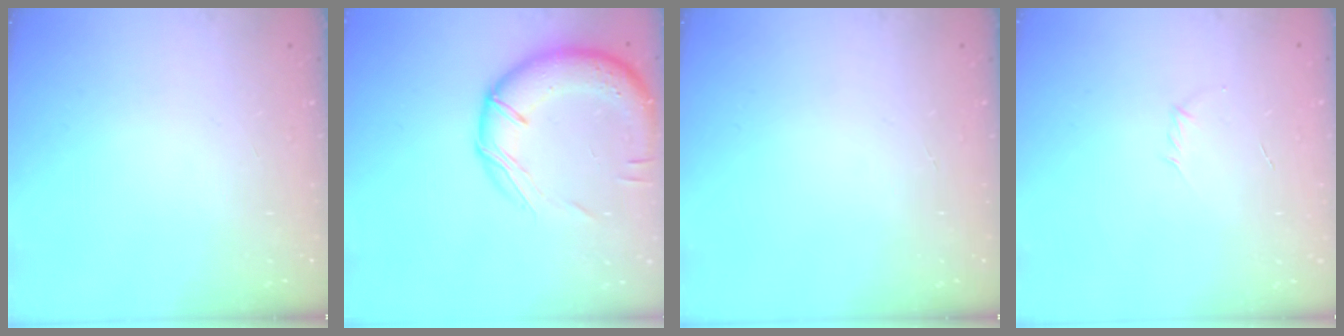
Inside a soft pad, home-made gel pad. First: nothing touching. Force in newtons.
{"total": 16.5, "press": 16.2, "slide": 2.9}
{"total": 0.0}
{"total": 2.9, "press": 2.8, "slide": 0.8}